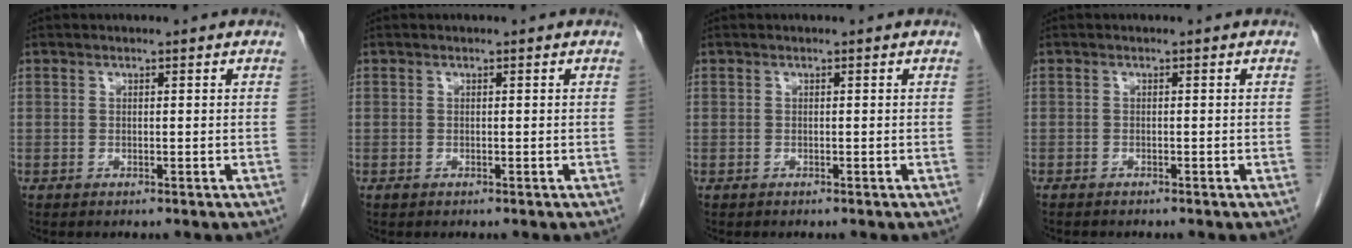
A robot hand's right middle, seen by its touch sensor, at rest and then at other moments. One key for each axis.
{"total": 0.0}
{"total": 0.0}
{"total": 1.6, "fx": -1.4, "fy": 0.4, "fz": 0.6, "tx": -0.014, "ty": -0.003, "tz": -0.016}